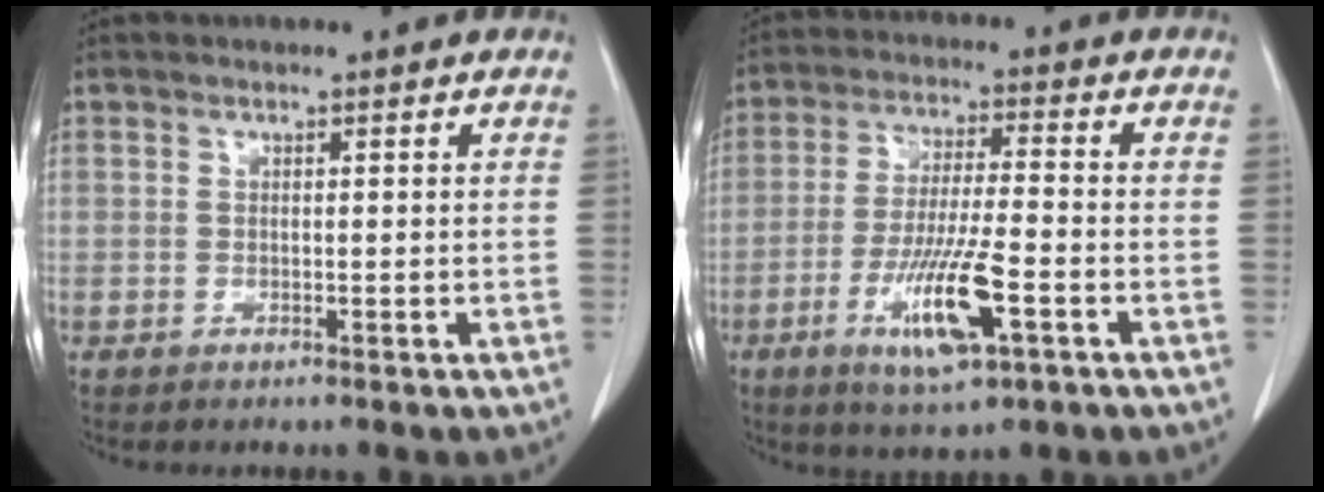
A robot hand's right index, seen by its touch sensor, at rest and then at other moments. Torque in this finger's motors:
{"motor_torque": [0.54, -0.20, 0.34, 0.08]}